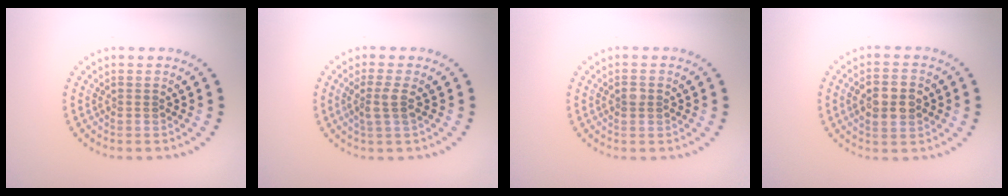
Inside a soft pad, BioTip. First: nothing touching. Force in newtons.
{"total": 1.9, "press": 1.5, "slide": 1.2}
{"total": 1.0, "press": 1.0, "slide": 0.0}
{"total": 3.8, "press": 3.8, "slide": 0.2}